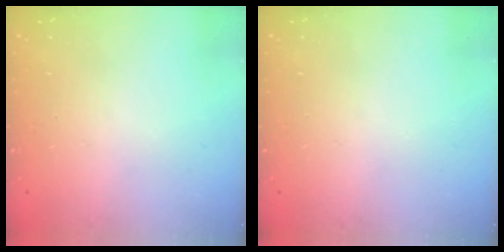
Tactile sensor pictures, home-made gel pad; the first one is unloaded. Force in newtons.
{"total": 0.0}